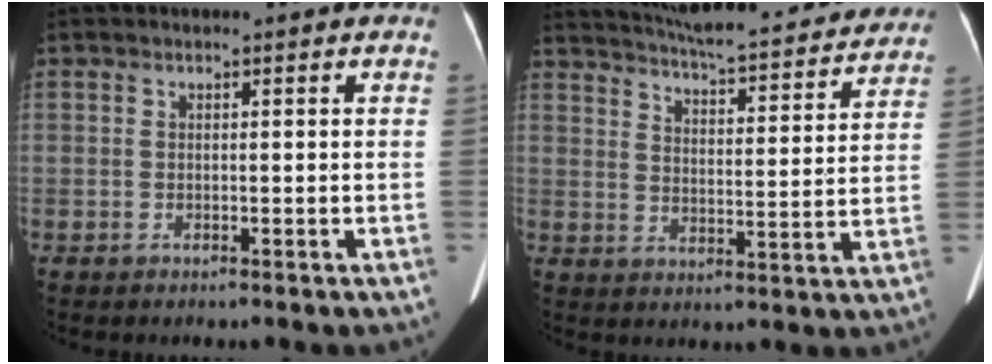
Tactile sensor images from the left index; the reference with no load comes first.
{"total": 24.6, "force": [22.5, 4.2, 9.0], "torque": [-0.148, -0.016, 0.289]}